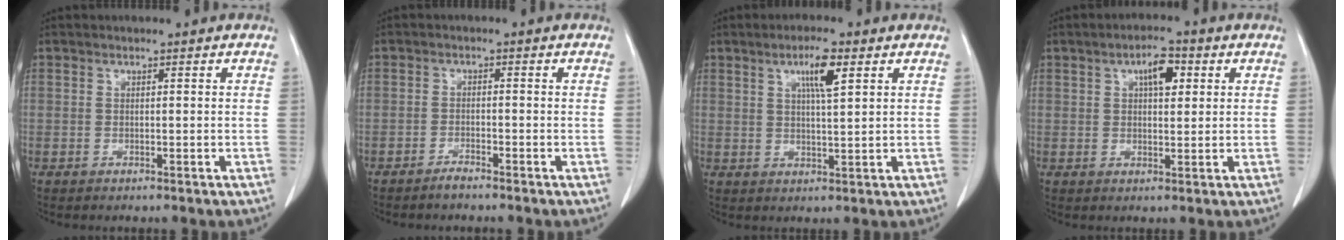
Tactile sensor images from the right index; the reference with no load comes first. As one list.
[{"total": 1.7, "force": [-1.6, 0.1, 0.6], "torque": [-0.009, 0.000, -0.028]}, {"total": 5.3, "force": [2.4, 0.4, 4.6], "torque": [-0.081, 0.000, 0.040]}, {"total": 4.7, "force": [1.8, 1.8, 4.0], "torque": [-0.066, 0.008, 0.027]}]